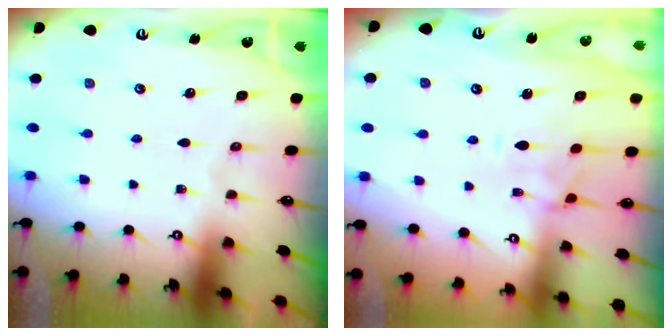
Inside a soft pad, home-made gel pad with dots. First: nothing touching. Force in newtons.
{"total": 1.9, "press": 1.7, "slide": 0.9}